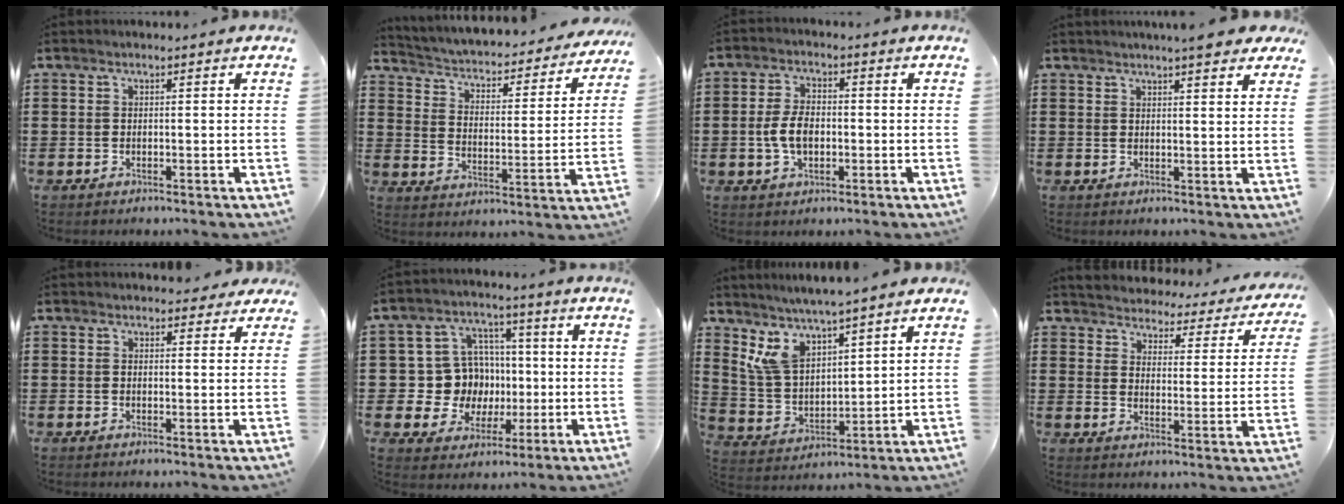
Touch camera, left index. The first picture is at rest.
{"total": 2.1, "force": [2.0, 0.4, 0.7], "torque": [-0.031, -0.030, 0.021]}
{"total": 5.5, "force": [-0.8, 3.2, 4.4], "torque": [-0.102, 0.001, -0.021]}
{"total": 3.9, "force": [3.4, 0.2, 1.8], "torque": [-0.036, -0.004, 0.061]}
{"total": 2.4, "force": [2.2, 0.9, 0.5], "torque": [0.000, -0.005, 0.038]}
{"total": 10.5, "force": [0.6, 10.1, 2.9], "torque": [-0.098, 0.004, 0.024]}
{"total": 7.3, "force": [5.7, 2.9, 3.6], "torque": [-0.094, -0.015, 0.106]}
{"total": 3.2, "force": [3.2, 0.0, -0.4], "torque": [-0.018, -0.033, 0.047]}